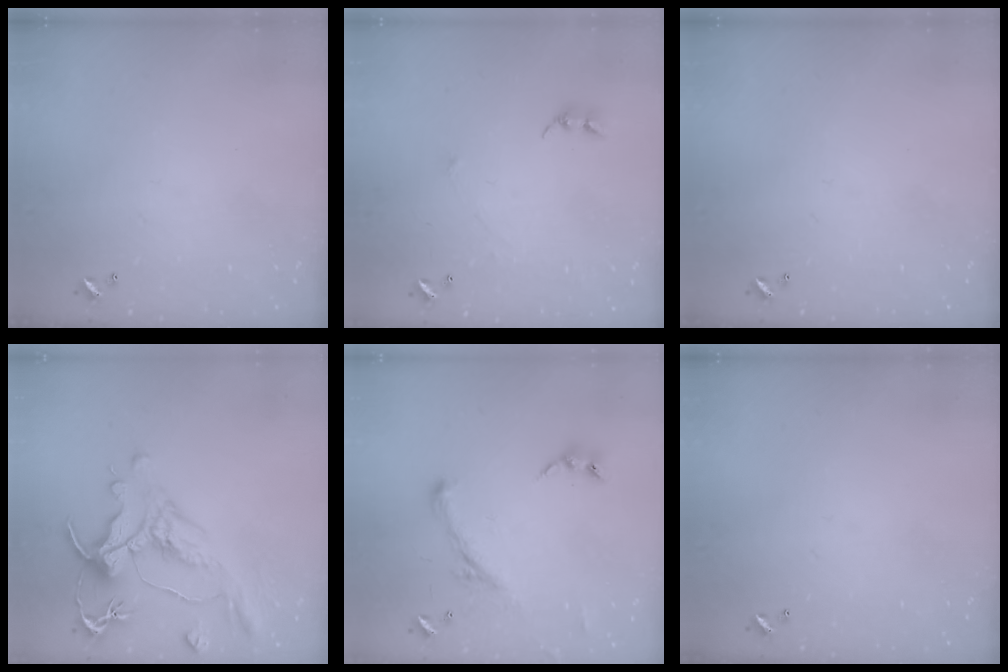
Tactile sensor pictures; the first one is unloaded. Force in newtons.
{"total": 1.1, "press": 1.1, "slide": 0.3}
{"total": 0.0}
{"total": 2.4, "press": 2.0, "slide": 1.4}
{"total": 1.5, "press": 1.4, "slide": 0.3}
{"total": 0.0}